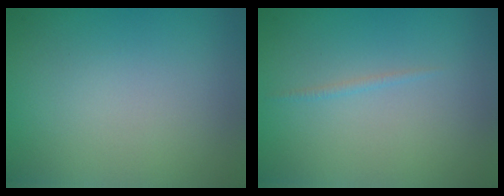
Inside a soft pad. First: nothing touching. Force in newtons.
{"total": 0.5, "press": 0.5, "slide": 0.1}